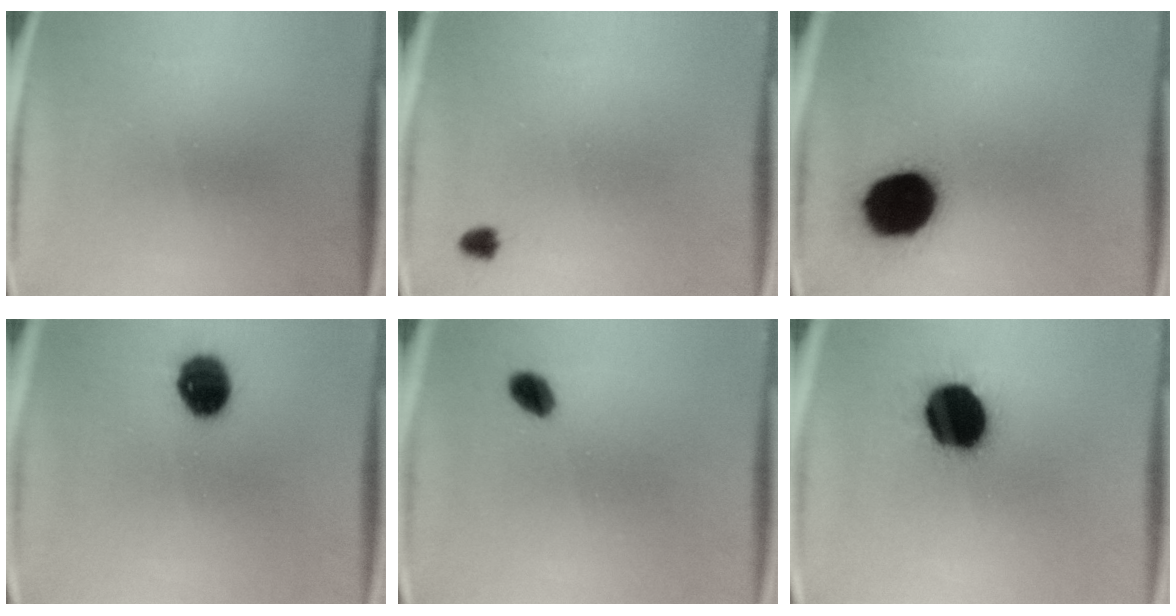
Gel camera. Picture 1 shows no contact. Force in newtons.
{"total": 1.5}
{"total": 16.8}
{"total": 9.4}
{"total": 3.6}
{"total": 18.0}